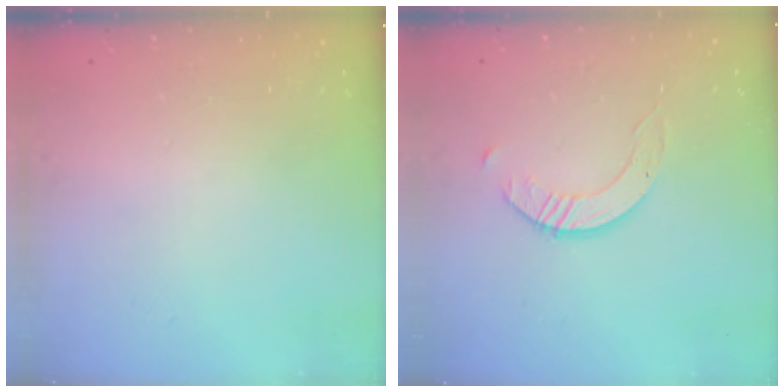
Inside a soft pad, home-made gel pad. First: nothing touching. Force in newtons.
{"total": 2.4, "press": 2.4, "slide": 0.3}